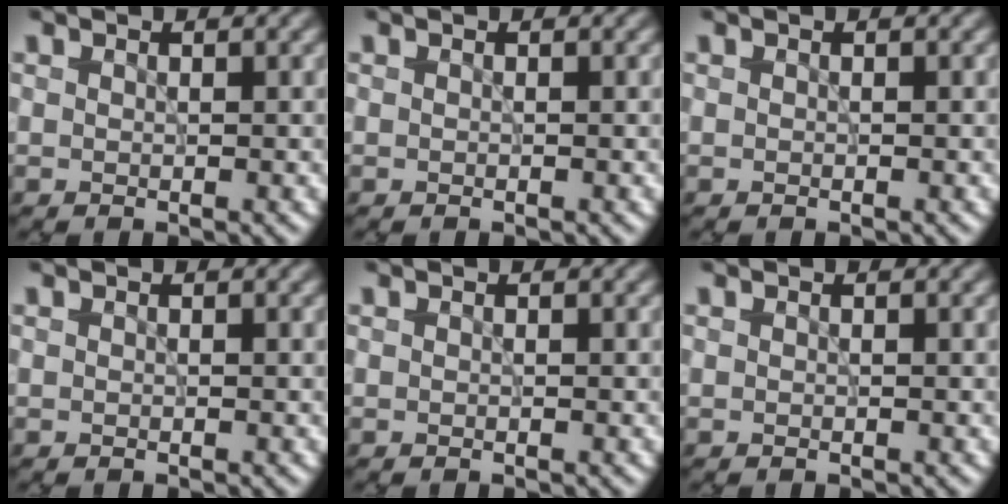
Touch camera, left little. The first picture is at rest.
{"total": 0.0}
{"total": 0.0}
{"total": 0.0}
{"total": 0.0}
{"total": 0.0}